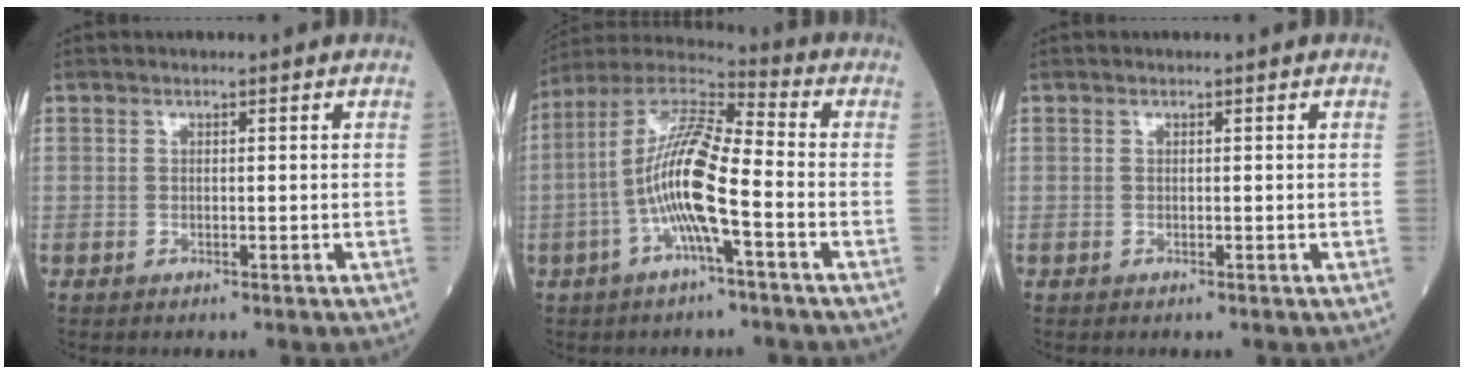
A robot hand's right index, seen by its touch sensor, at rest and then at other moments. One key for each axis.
{"total": 12.8, "fx": -3.2, "fy": 1.4, "fz": 12.4, "tx": -0.247, "ty": 0.012, "tz": -0.068}
{"total": 0.0}